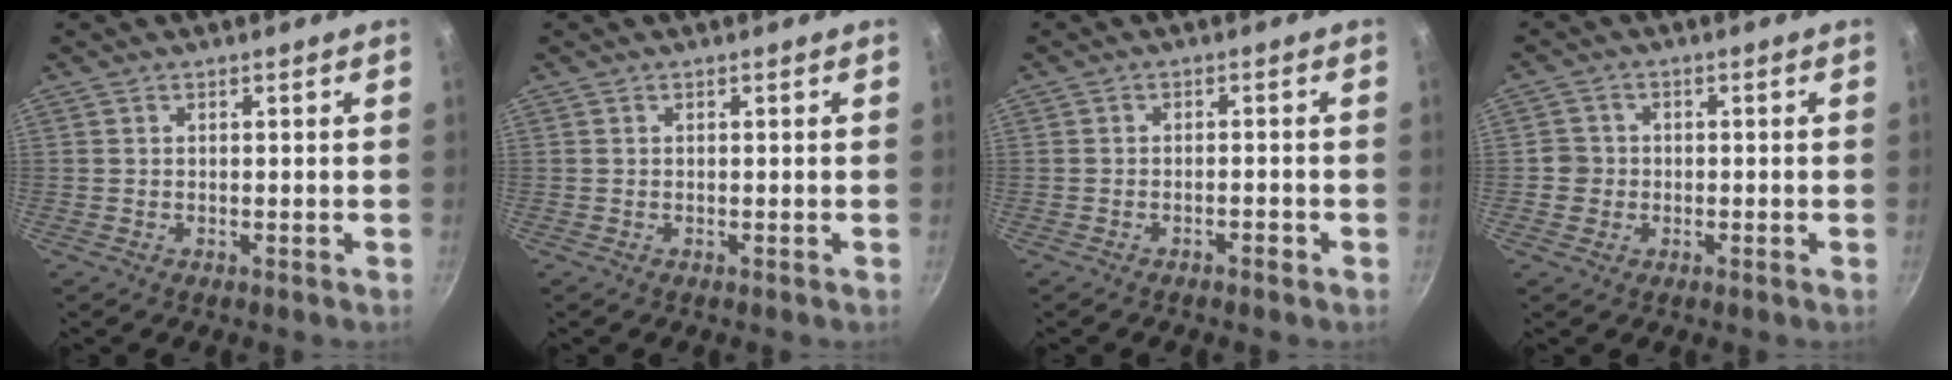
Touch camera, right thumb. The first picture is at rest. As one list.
[{"total": 0.0}, {"total": 1.7, "force": [-1.2, 0.6, 1.1], "torque": [-0.014, 0.013, -0.017]}, {"total": 3.3, "force": [-0.7, 3.1, 0.7], "torque": [0.003, 0.010, -0.015]}]